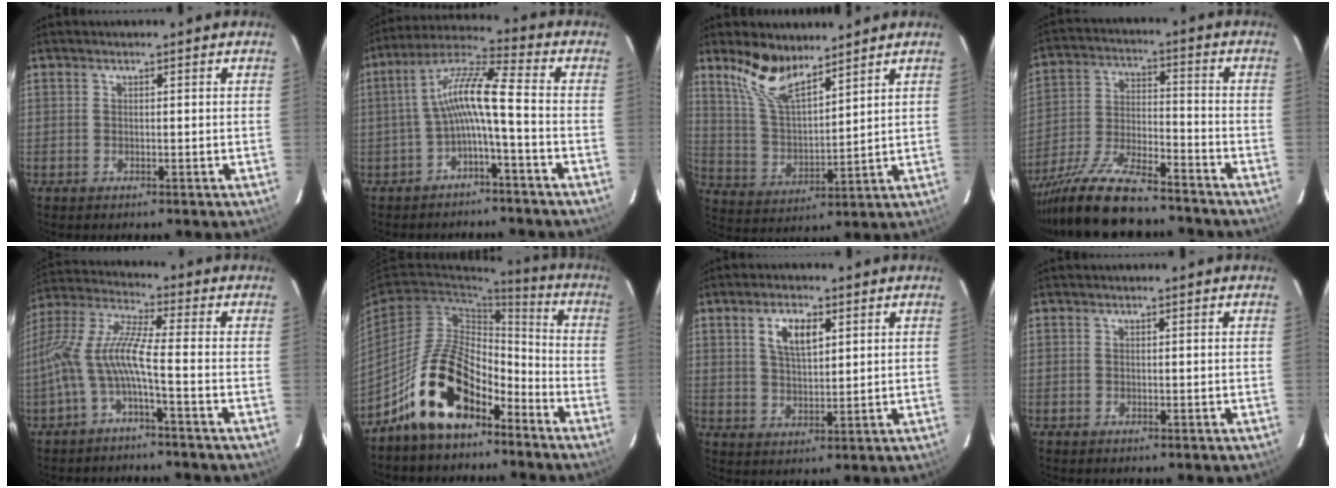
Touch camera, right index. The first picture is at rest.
{"total": 9.0, "force": [-2.3, 0.6, 8.7], "torque": [-0.190, 0.024, -0.044]}
{"total": 10.4, "force": [7.9, 3.4, 5.8], "torque": [-0.119, 0.007, 0.164]}
{"total": 17.0, "force": [-14.1, 3.7, 8.6], "torque": [-0.182, -0.029, -0.245]}
{"total": 10.6, "force": [-3.5, 0.9, 9.9], "torque": [-0.216, 0.008, -0.070]}
{"total": 15.0, "force": [-9.5, 7.2, 9.2], "torque": [-0.172, 0.028, -0.164]}
{"total": 6.2, "force": [2.6, 2.8, 4.8], "torque": [-0.089, 0.008, 0.052]}
{"total": 0.0}